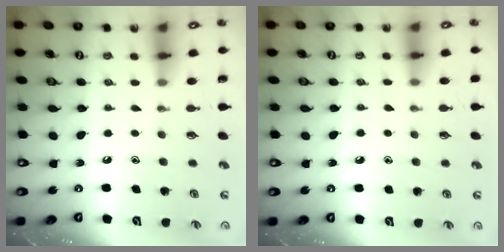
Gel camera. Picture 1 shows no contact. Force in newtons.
{"total": 4.1, "press": 4.1, "slide": 0.5}